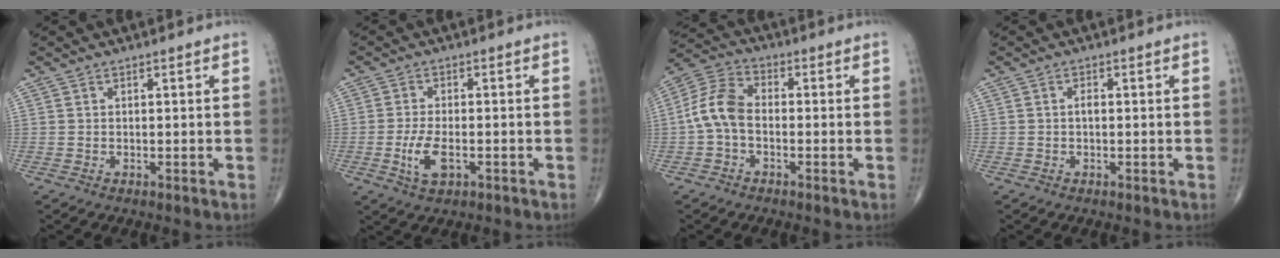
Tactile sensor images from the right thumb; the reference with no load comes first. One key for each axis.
{"total": 5.5, "fx": -1.7, "fy": 2.5, "fz": 4.6, "tx": -0.093, "ty": 0.002, "tz": -0.029}
{"total": 8.2, "fx": -1.2, "fy": 5.2, "fz": 6.3, "tx": -0.126, "ty": 0.026, "tz": -0.037}
{"total": 1.1, "fx": -0.1, "fy": 0.6, "fz": 0.9, "tx": -0.015, "ty": 0.002, "tz": -0.004}